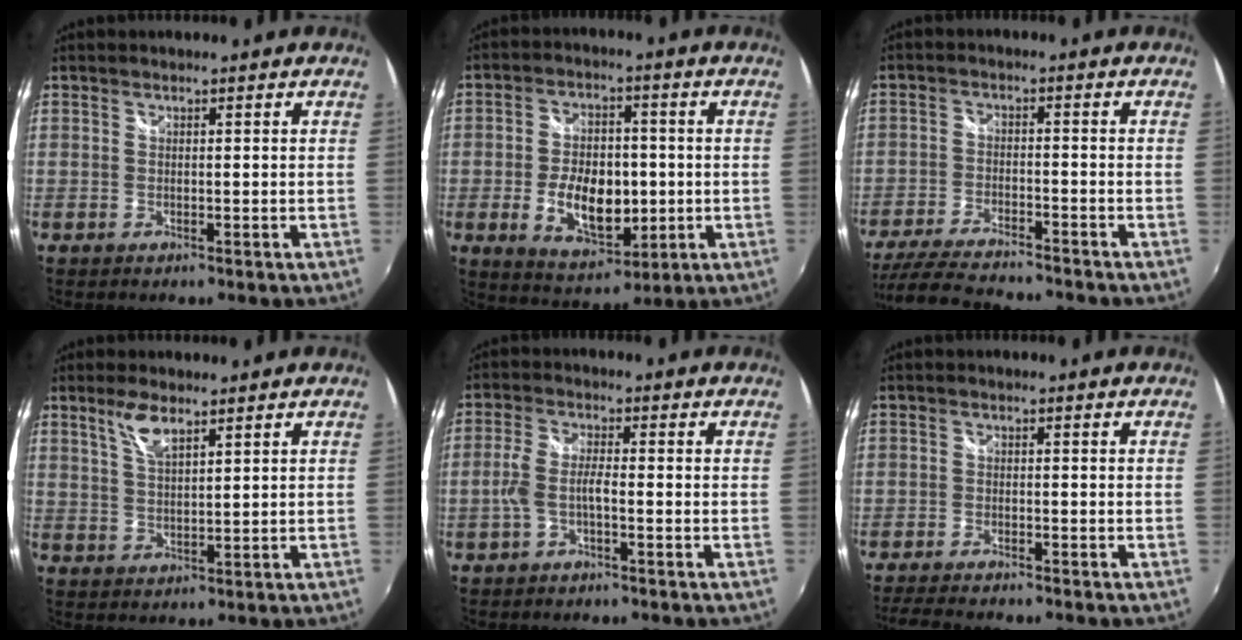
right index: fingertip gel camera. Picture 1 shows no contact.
{"total": 12.2, "force": [-2.1, 7.2, 9.6], "torque": [-0.181, 0.001, -0.020]}
{"total": 14.9, "force": [-13.2, 2.6, 6.5], "torque": [-0.147, -0.020, -0.221]}
{"total": 4.8, "force": [3.2, 1.3, 3.4], "torque": [-0.067, 0.001, 0.063]}
{"total": 4.1, "force": [-1.7, 1.0, 3.6], "torque": [-0.083, 0.005, -0.033]}
{"total": 7.0, "force": [-6.3, 0.8, 3.0], "torque": [-0.076, -0.020, -0.109]}